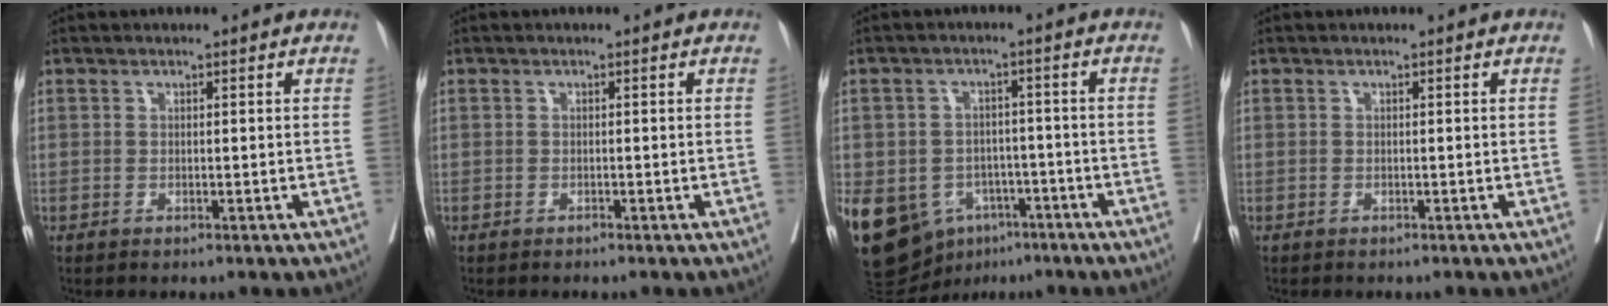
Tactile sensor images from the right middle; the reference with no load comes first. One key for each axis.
{"total": 0.0}
{"total": 18.3, "fx": -8.4, "fy": 13.8, "fz": 8.7, "tx": -0.211, "ty": 0.006, "tz": -0.115}
{"total": 0.0}